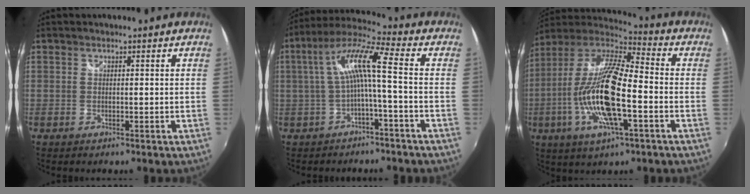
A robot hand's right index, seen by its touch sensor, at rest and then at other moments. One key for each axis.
{"total": 9.3, "fx": -1.3, "fy": 0.4, "fz": 9.2, "tx": -0.194, "ty": 0.019, "tz": -0.021}
{"total": 20.2, "fx": -5.3, "fy": 4.9, "fz": 18.8, "tx": -0.361, "ty": -0.019, "tz": -0.105}